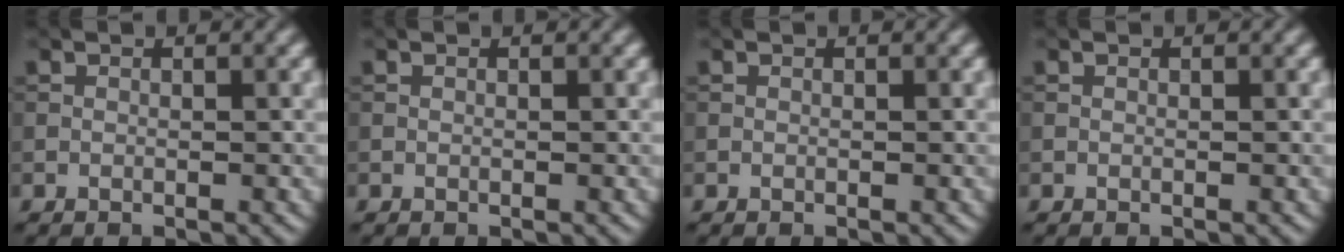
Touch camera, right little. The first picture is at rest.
{"total": 0.0}
{"total": 0.0}
{"total": 0.0}